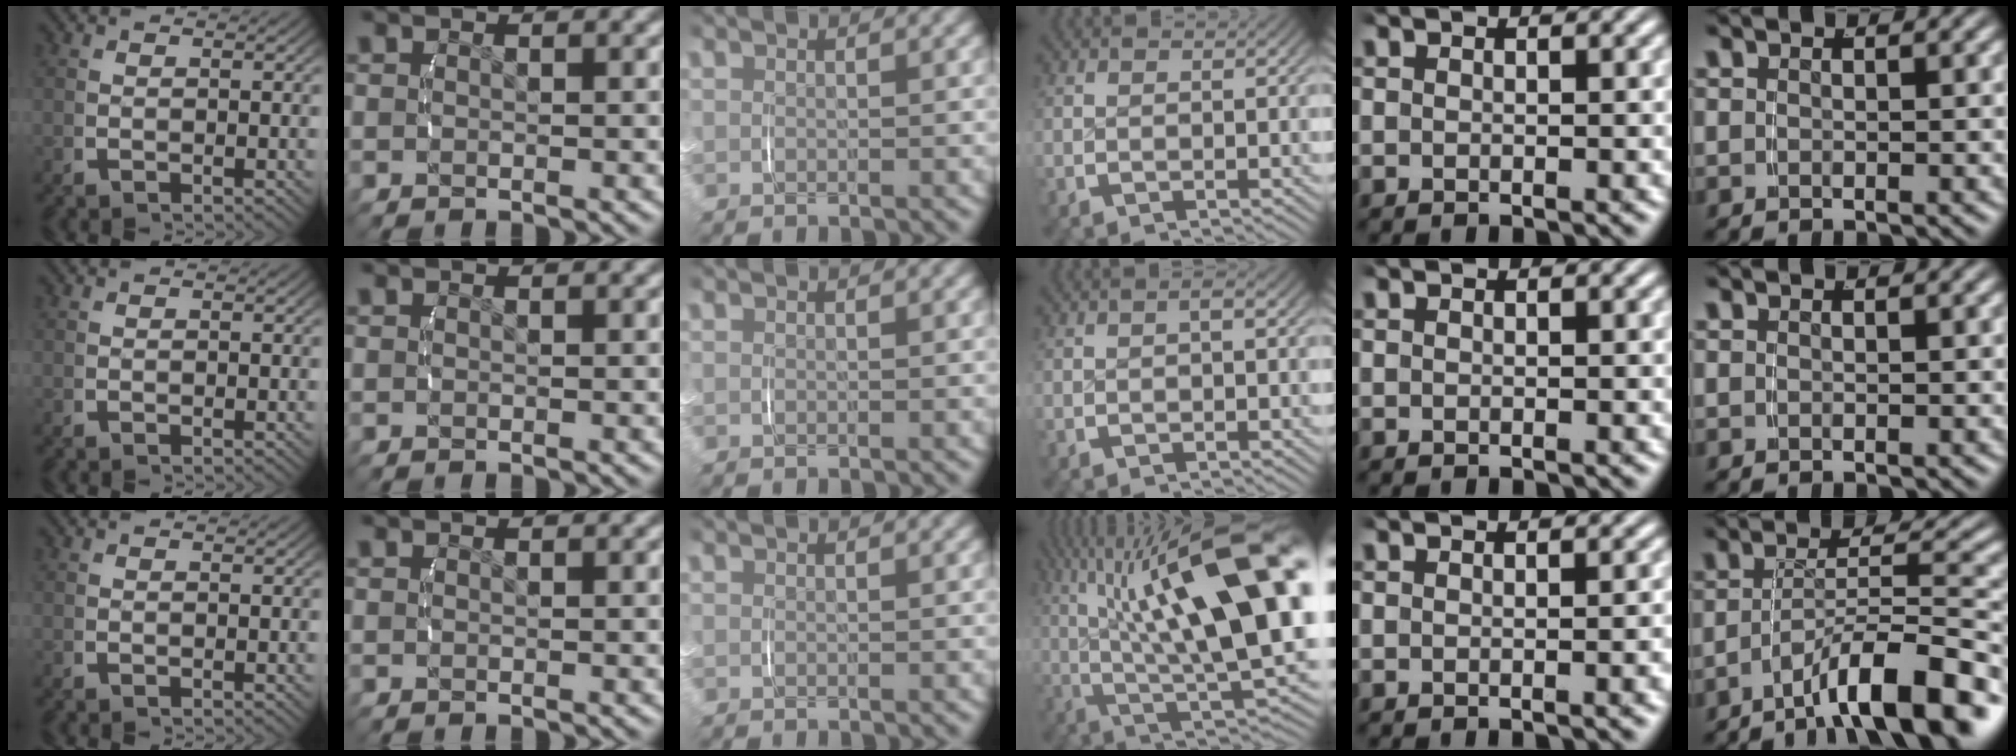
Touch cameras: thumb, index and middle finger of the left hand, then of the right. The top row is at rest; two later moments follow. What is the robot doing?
{"motion": "lift_and_place", "object": "dispenser bottle"}